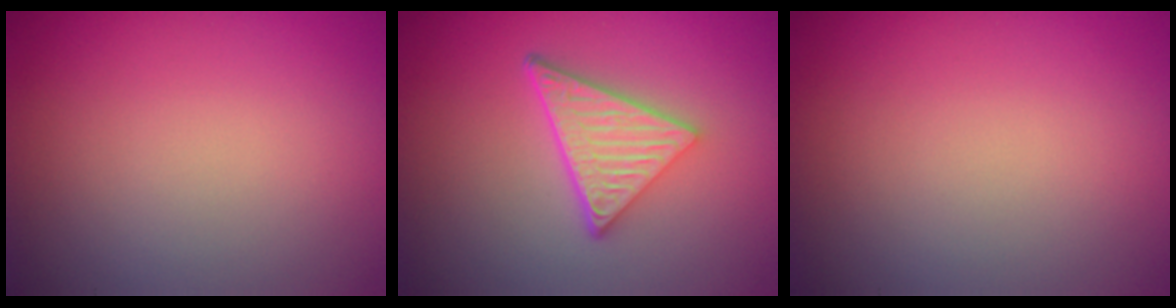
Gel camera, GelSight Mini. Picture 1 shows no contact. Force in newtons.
{"total": 5.2, "press": 3.7, "slide": 3.7}
{"total": 0.0}